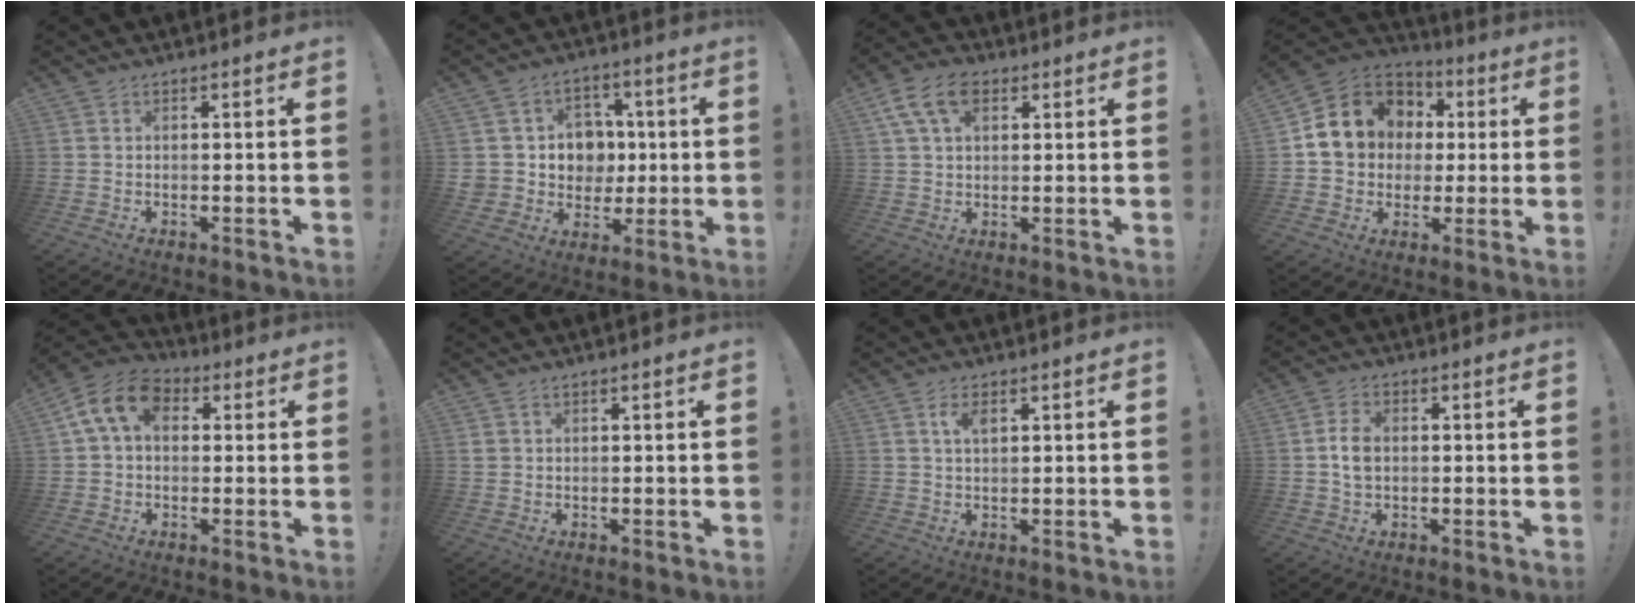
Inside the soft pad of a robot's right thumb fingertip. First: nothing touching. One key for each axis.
{"total": 10.9, "fx": 0.3, "fy": 10.6, "fz": 2.4, "tx": -0.033, "ty": 0.003, "tz": 0.033}
{"total": 10.2, "fx": 4.2, "fy": 6.3, "fz": 6.8, "tx": -0.128, "ty": 0.000, "tz": 0.080}
{"total": 14.6, "fx": 3.3, "fy": 12.8, "fz": 6.3, "tx": -0.087, "ty": -0.006, "tz": 0.081}
{"total": 12.0, "fx": 3.3, "fy": 8.0, "fz": 8.2, "tx": -0.148, "ty": 0.008, "tz": 0.067}
{"total": 1.2, "fx": 0.6, "fy": 1.0, "fz": 0.5, "tx": -0.008, "ty": 0.003, "tz": 0.011}
{"total": 3.3, "fx": 1.4, "fy": 1.3, "fz": 2.7, "tx": -0.040, "ty": -0.002, "tz": 0.020}
{"total": 5.3, "fx": 0.0, "fy": 3.5, "fz": 4.0, "tx": -0.061, "ty": 0.005, "tz": 0.000}